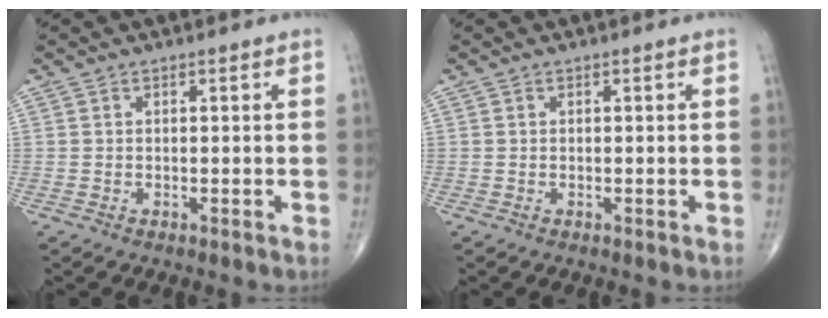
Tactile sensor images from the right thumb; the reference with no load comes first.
{"total": 0.0}